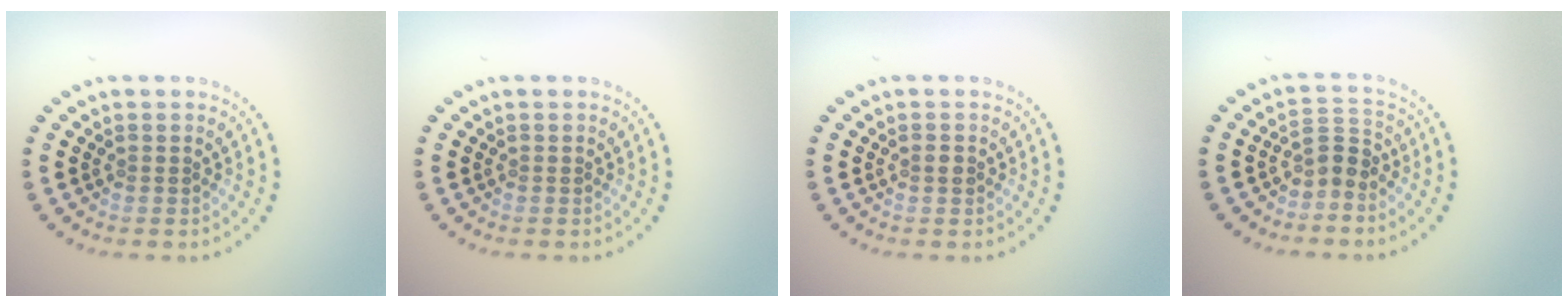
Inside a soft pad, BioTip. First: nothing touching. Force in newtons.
{"total": 0.0}
{"total": 1.0, "press": 1.0, "slide": 0.0}
{"total": 2.2, "press": 1.5, "slide": 1.6}